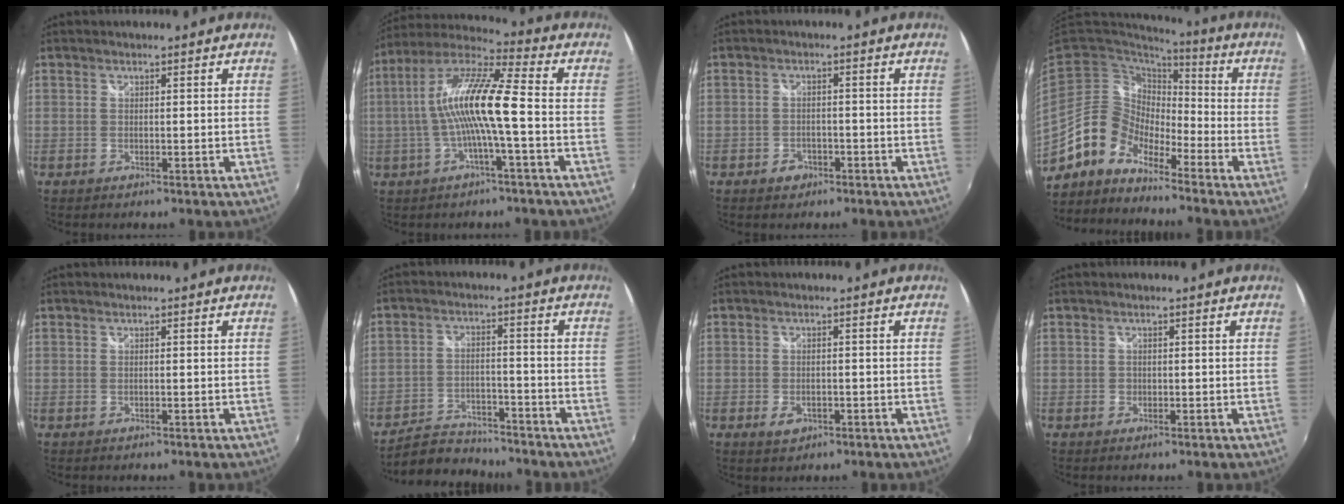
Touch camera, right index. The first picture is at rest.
{"total": 13.7, "force": [-1.5, 1.2, 13.6], "torque": [-0.250, 0.012, -0.031]}
{"total": 3.1, "force": [-1.9, 2.3, 0.8], "torque": [-0.024, 0.003, -0.031]}
{"total": 10.7, "force": [-8.4, 6.0, 3.0], "torque": [-0.054, 0.027, -0.170]}
{"total": 0.0}
{"total": 9.3, "force": [-8.4, 3.3, 2.1], "torque": [-0.073, 0.001, -0.136]}
{"total": 3.0, "force": [-1.4, 2.0, 1.7], "torque": [-0.033, -0.005, -0.022]}
{"total": 0.9, "force": [-0.3, 0.8, 0.1], "torque": [-0.001, -0.002, -0.004]}